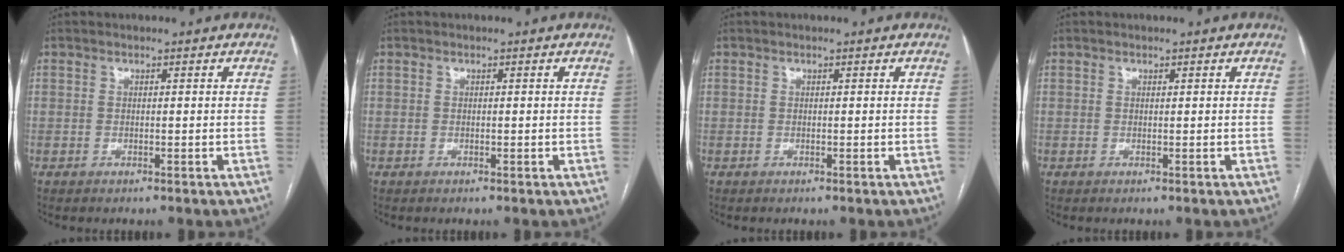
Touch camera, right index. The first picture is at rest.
{"total": 0.0}
{"total": 0.0}
{"total": 0.0}